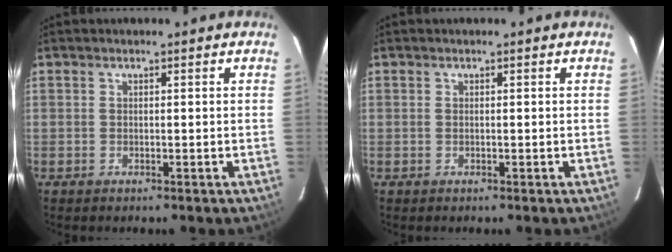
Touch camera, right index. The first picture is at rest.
{"total": 0.0}